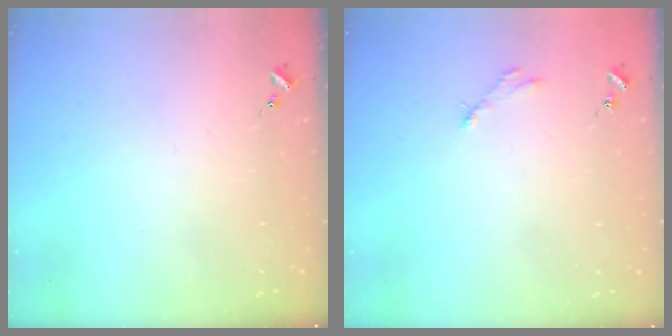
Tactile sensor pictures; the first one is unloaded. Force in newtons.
{"total": 2.5, "press": 2.5, "slide": 0.3}